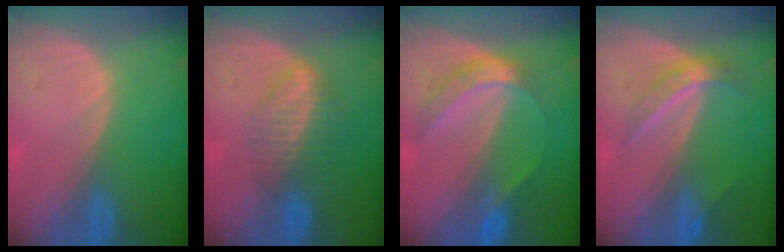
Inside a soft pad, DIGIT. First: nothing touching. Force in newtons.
{"total": 6.9, "press": 5.9, "slide": 3.6}
{"total": 6.2, "press": 5.3, "slide": 3.3}
{"total": 4.6, "press": 4.0, "slide": 2.3}